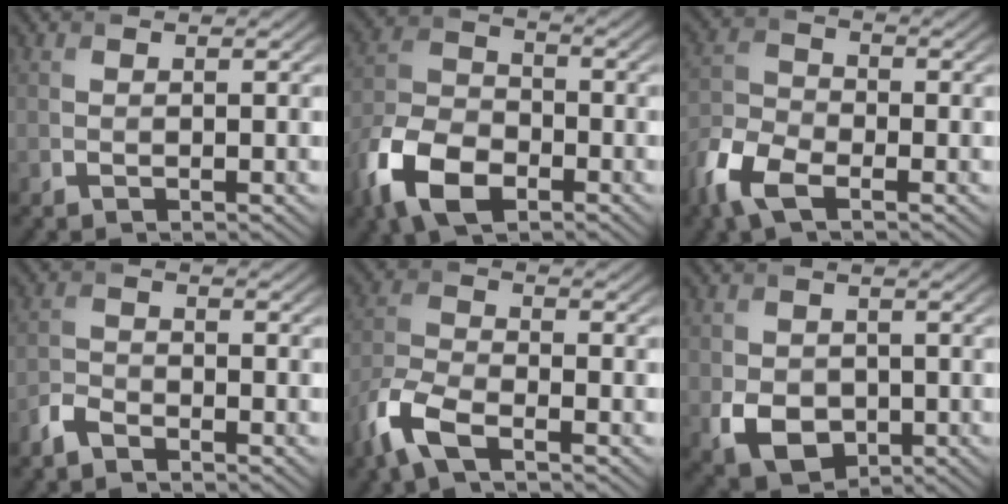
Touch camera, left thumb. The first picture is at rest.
{"total": 11.1, "force": [-6.0, 6.2, 7.0], "torque": [-0.164, -0.015, -0.131]}
{"total": 7.4, "force": [-4.6, 3.6, 4.6], "torque": [-0.113, -0.011, -0.109]}
{"total": 2.8, "force": [-2.3, 1.0, 1.0], "torque": [-0.024, -0.001, -0.058]}
{"total": 7.0, "force": [-4.5, 2.6, 4.7], "torque": [-0.115, -0.008, -0.108]}
{"total": 5.4, "force": [-1.4, 4.2, 3.0], "torque": [-0.066, -0.014, -0.024]}